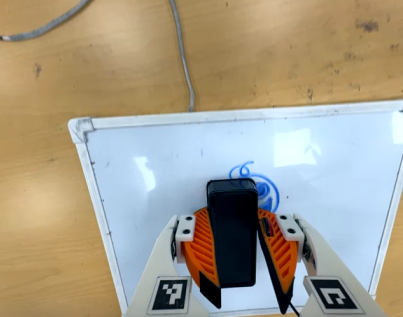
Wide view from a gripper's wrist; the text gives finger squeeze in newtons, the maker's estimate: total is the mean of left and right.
{"total": 14.1, "left": 15.7, "right": 12.6}